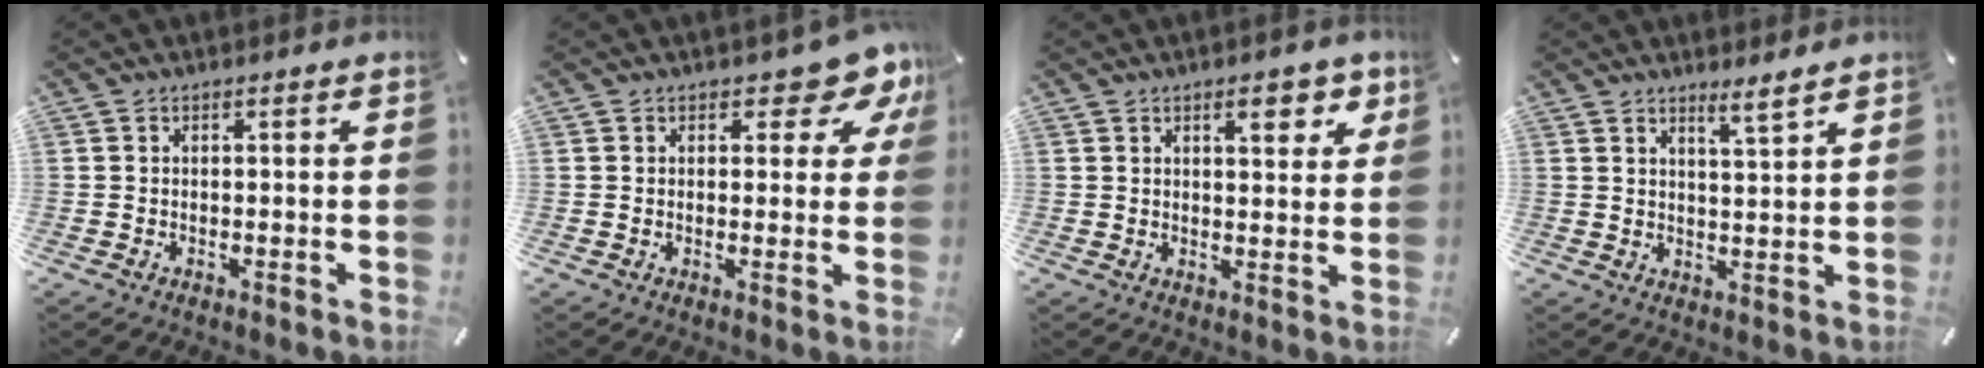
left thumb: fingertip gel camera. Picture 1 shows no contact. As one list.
[{"total": 6.9, "force": [4.2, 3.5, 4.1], "torque": [-0.036, -0.026, 0.065]}, {"total": 6.6, "force": [3.6, 2.8, 4.7], "torque": [-0.054, -0.013, 0.055]}, {"total": 4.0, "force": [3.6, -0.4, 1.7], "torque": [-0.033, -0.027, 0.062]}]